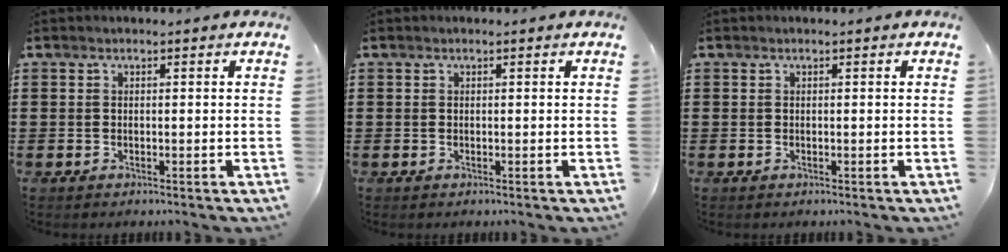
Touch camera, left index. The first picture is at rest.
{"total": 0.0}
{"total": 0.0}